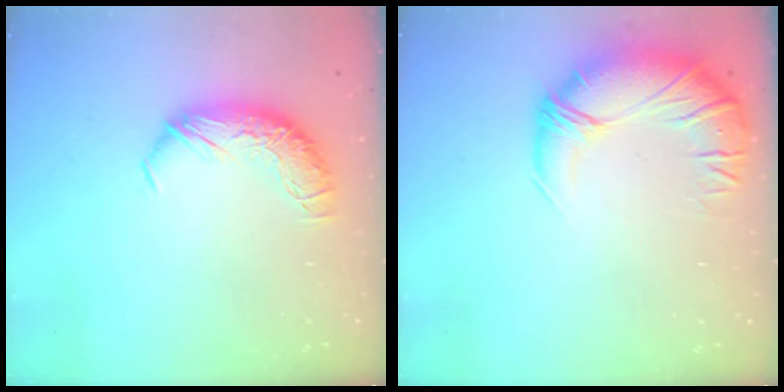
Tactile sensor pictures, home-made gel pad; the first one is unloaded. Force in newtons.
{"total": 3.2, "press": 0.8, "slide": 3.2}